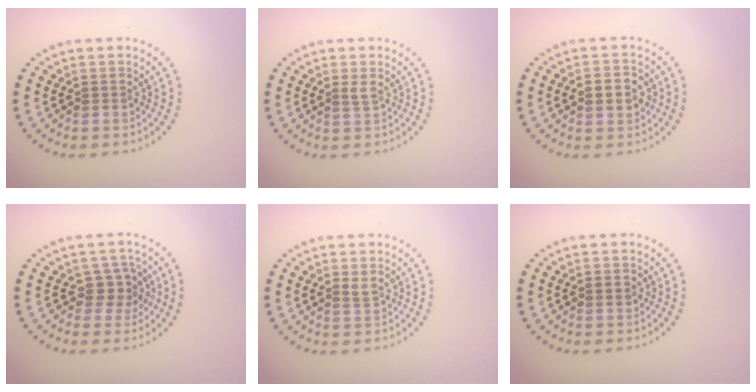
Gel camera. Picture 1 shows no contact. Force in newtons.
{"total": 0.9, "press": 0.7, "slide": 0.5}
{"total": 2.7, "press": 2.7, "slide": 0.1}
{"total": 2.3, "press": 1.8, "slide": 1.3}
{"total": 0.9, "press": 0.6, "slide": 0.7}
{"total": 0.8, "press": 0.8, "slide": 0.0}